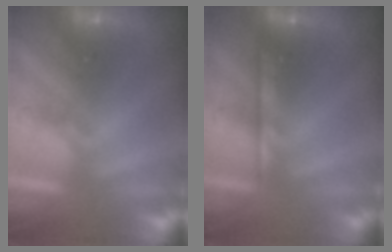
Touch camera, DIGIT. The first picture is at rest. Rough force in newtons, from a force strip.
{"total": 2.2}